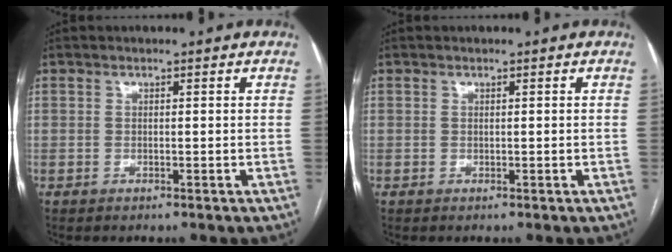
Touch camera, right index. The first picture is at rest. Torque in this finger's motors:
{"motor_torque": [0.19, -0.03, 0.00, 0.01]}